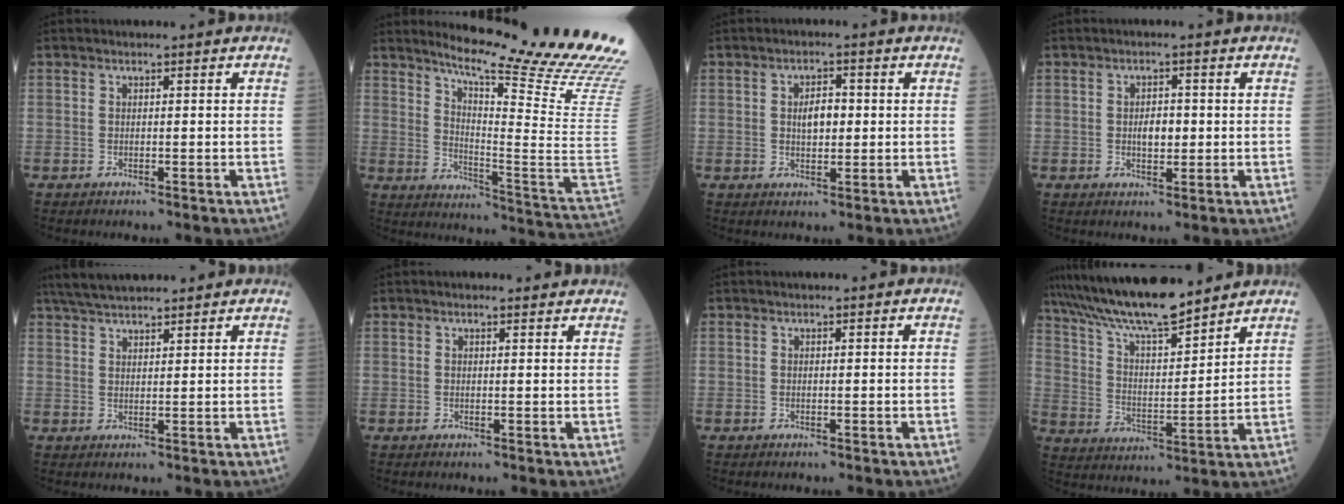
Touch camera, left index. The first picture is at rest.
{"total": 24.8, "force": [20.7, -3.0, 13.2], "torque": [-0.208, -0.130, 0.275]}
{"total": 3.7, "force": [0.3, 2.0, 3.1], "torque": [-0.055, 0.004, 0.008]}
{"total": 2.9, "force": [-0.1, 1.7, 2.4], "torque": [-0.040, -0.001, 0.002]}
{"total": 9.3, "force": [8.1, 1.9, 4.1], "torque": [-0.071, 0.033, 0.138]}
{"total": 3.3, "force": [3.1, 0.9, 1.0], "torque": [-0.016, 0.013, 0.033]}
{"total": 0.0}
{"total": 15.6, "force": [13.5, 1.9, 7.5], "torque": [-0.139, 0.006, 0.245]}